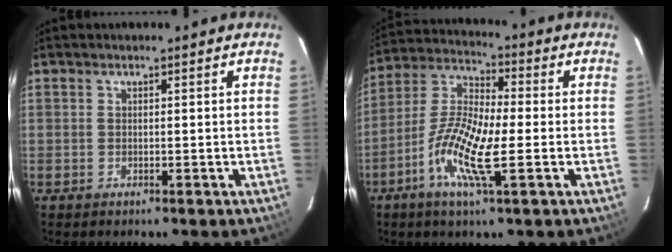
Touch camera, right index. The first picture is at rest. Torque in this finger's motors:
{"motor_torque": [1.19, -0.95, 0.55, 0.21]}